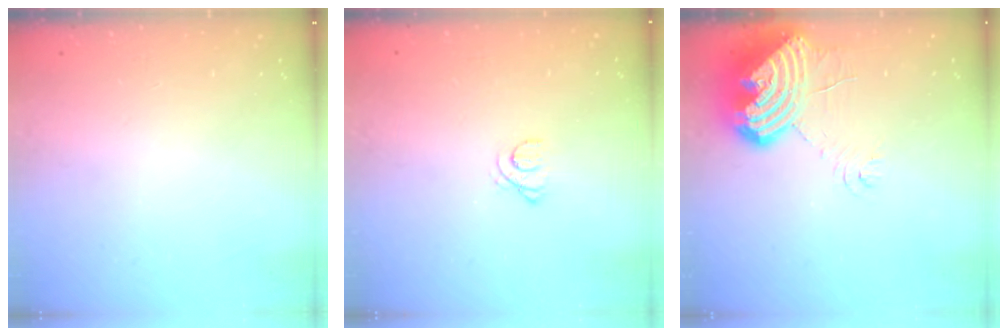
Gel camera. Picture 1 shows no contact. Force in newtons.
{"total": 1.4, "press": 1.4, "slide": 0.2}
{"total": 15.6, "press": 15.4, "slide": 2.2}